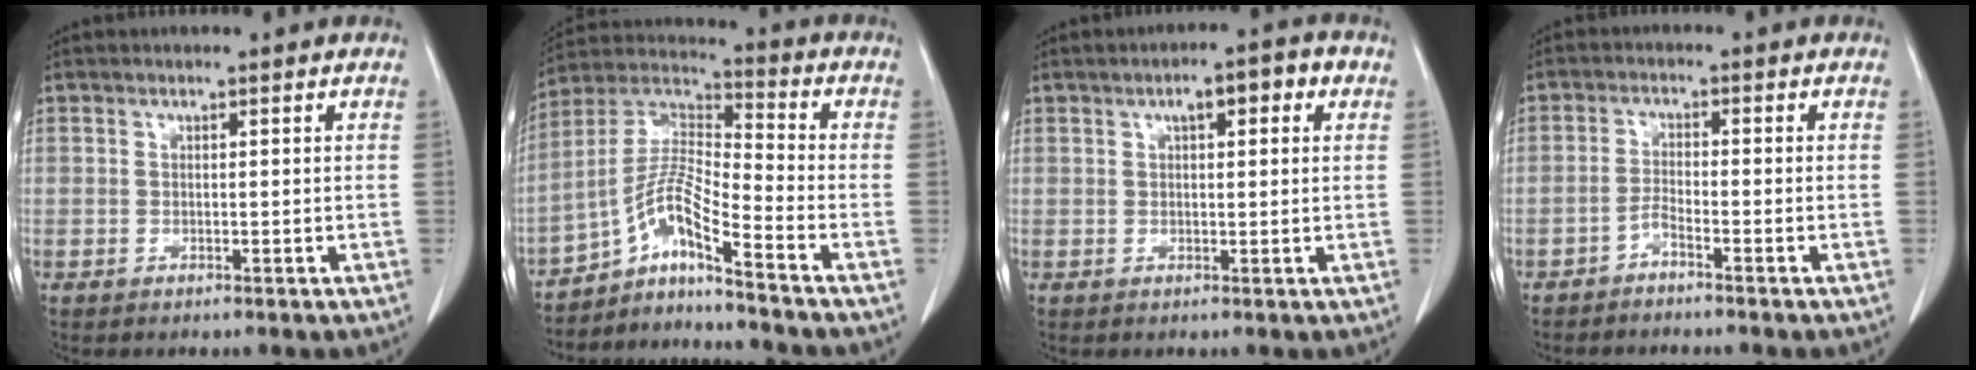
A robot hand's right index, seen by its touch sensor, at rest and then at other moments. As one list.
[{"total": 9.7, "force": [-6.9, -0.8, 6.8], "torque": [-0.145, 0.014, -0.128]}, {"total": 4.9, "force": [1.9, 1.3, 4.3], "torque": [-0.065, 0.017, 0.024]}, {"total": 2.2, "force": [-1.9, -0.3, 1.2], "torque": [-0.023, 0.002, -0.038]}]